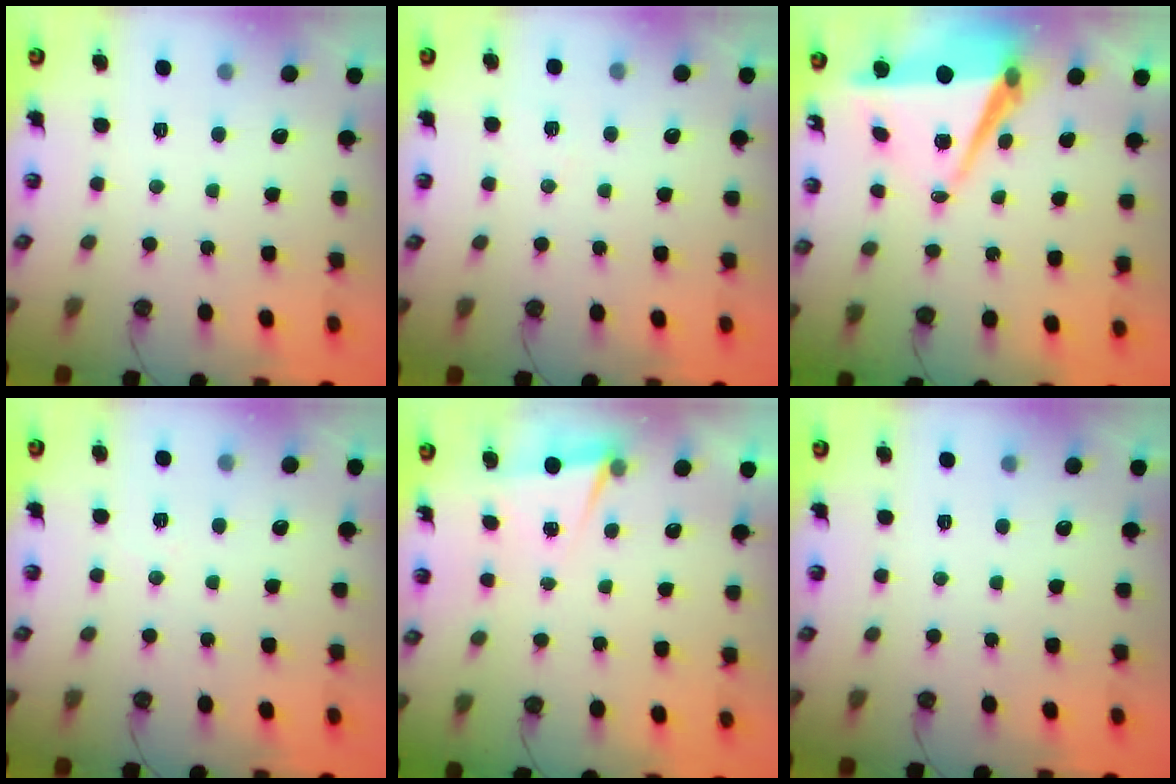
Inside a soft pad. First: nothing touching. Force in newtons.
{"total": 4.7, "press": 4.1, "slide": 2.2}
{"total": 8.7, "press": 7.5, "slide": 4.3}
{"total": 5.7, "press": 3.8, "slide": 4.3}
{"total": 2.3, "press": 2.0, "slide": 1.1}
{"total": 0.0}